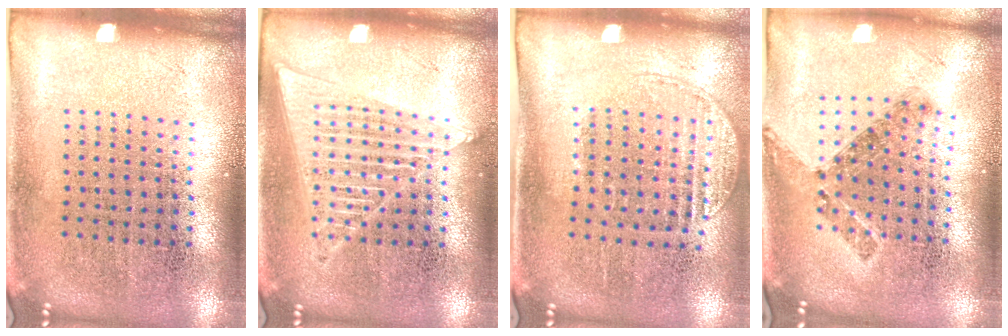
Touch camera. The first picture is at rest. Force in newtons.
{"total": 1.5, "press": 1.5, "slide": 0.1}
{"total": 1.3, "press": 1.1, "slide": 0.6}
{"total": 0.8, "press": 0.7, "slide": 0.3}